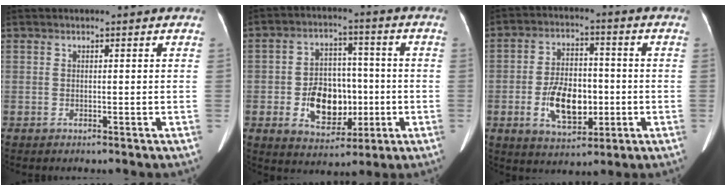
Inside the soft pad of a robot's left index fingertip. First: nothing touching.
{"total": 10.5, "force": [-2.1, 7.0, 7.6], "torque": [-0.136, 0.016, -0.024]}
{"total": 10.0, "force": [-2.3, 5.5, 8.0], "torque": [-0.153, 0.007, -0.033]}